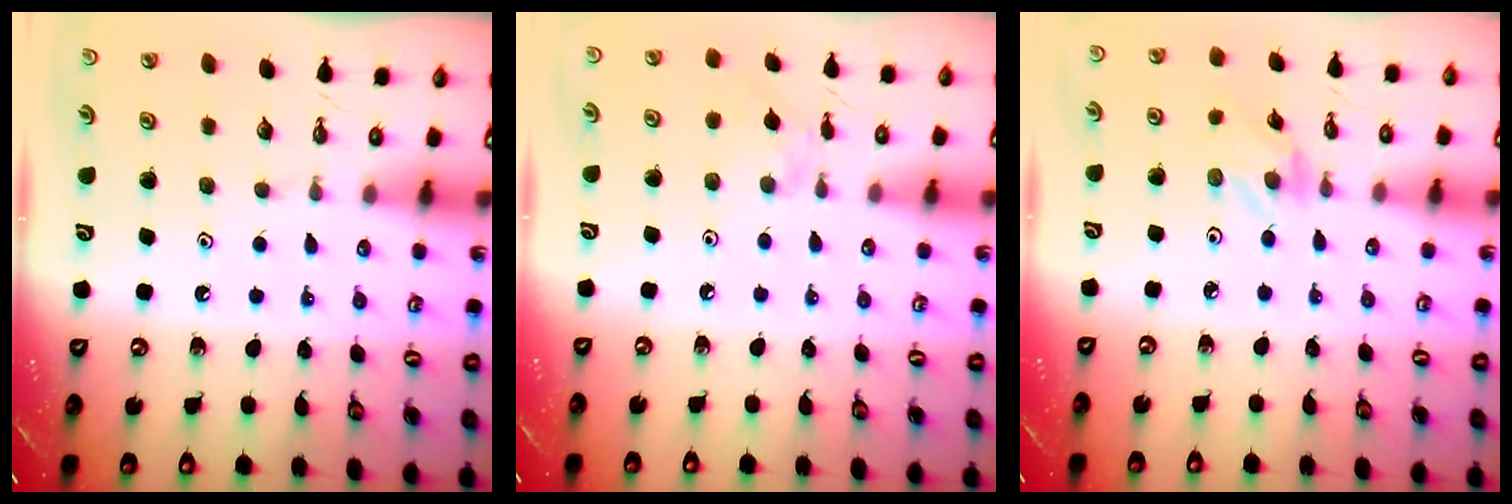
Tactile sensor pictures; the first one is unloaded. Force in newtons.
{"total": 1.2, "press": 1.2, "slide": 0.3}
{"total": 1.1, "press": 1.0, "slide": 0.4}